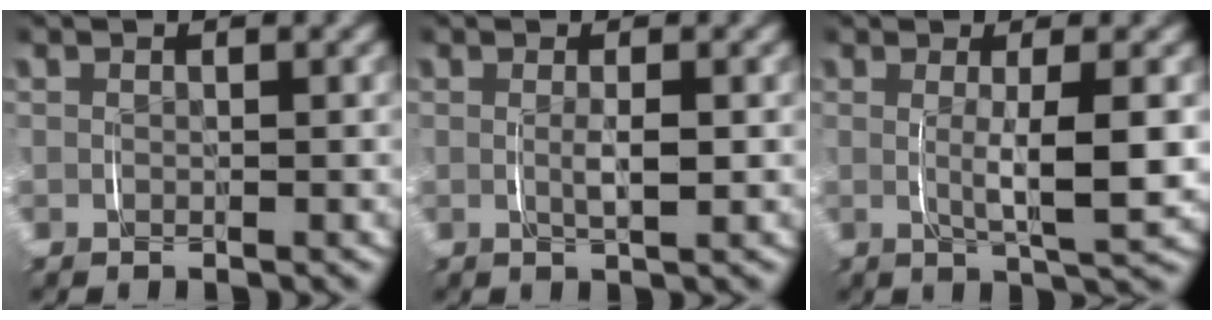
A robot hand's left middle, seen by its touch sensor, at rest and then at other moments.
{"total": 1.7, "force": [0.1, 0.2, 1.6], "torque": [-0.032, -0.003, 0.004]}
{"total": 4.1, "force": [0.5, 0.5, 4.1], "torque": [-0.071, -0.010, 0.012]}